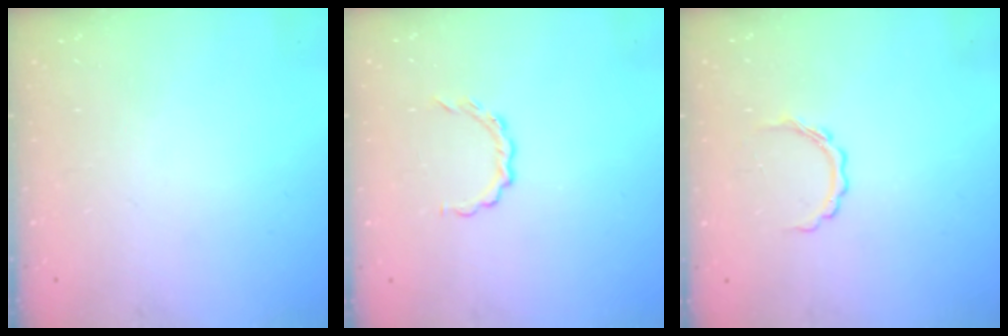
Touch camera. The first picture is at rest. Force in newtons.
{"total": 3.9, "press": 3.7, "slide": 1.2}
{"total": 4.3, "press": 4.3, "slide": 0.6}